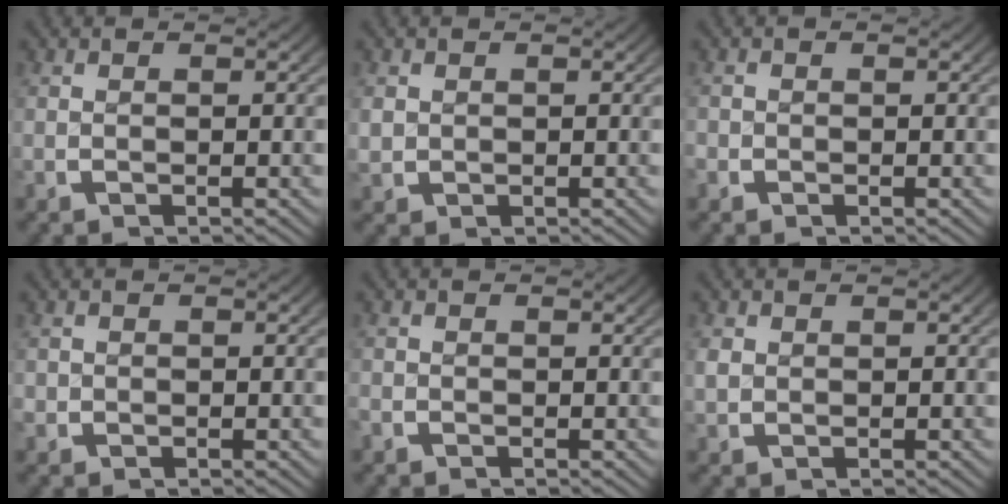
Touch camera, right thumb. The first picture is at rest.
{"total": 1.2, "force": [0.2, 1.1, 0.0], "torque": [-0.006, -0.009, 0.011]}
{"total": 1.0, "force": [-0.6, 0.7, -0.4], "torque": [0.004, -0.010, -0.011]}
{"total": 1.1, "force": [-0.2, 1.0, -0.3], "torque": [0.000, -0.013, 0.000]}
{"total": 1.1, "force": [-0.7, 0.6, -0.7], "torque": [0.011, -0.012, -0.012]}
{"total": 0.8, "force": [0.1, 0.8, -0.1], "torque": [0.001, -0.003, 0.009]}